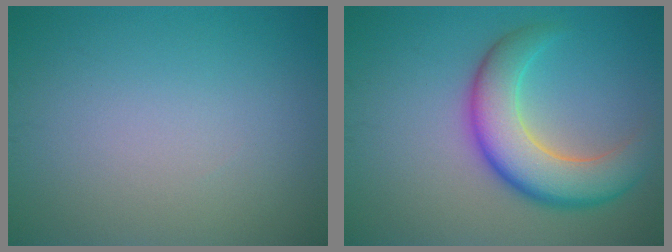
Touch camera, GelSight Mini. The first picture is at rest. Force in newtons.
{"total": 7.3, "press": 7.3, "slide": 0.4}